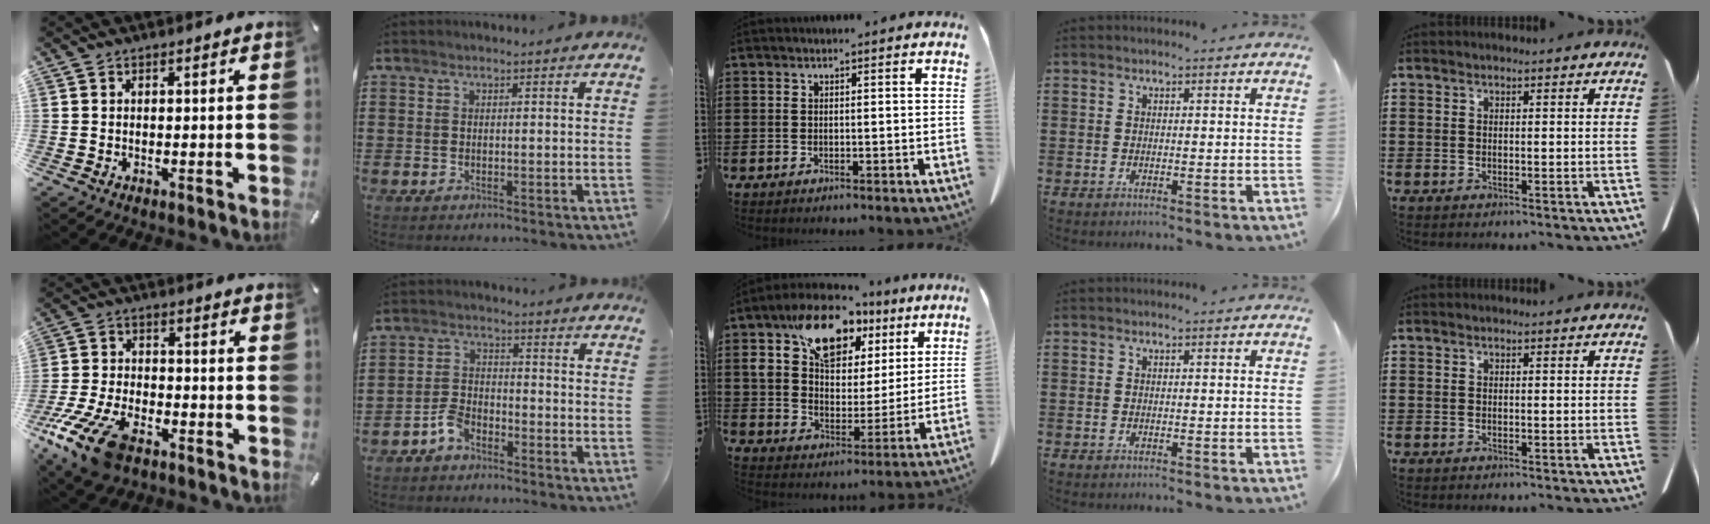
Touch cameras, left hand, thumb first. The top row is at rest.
{"thumb": {"total": 14.5, "force": [-9.2, 6.8, 8.9], "torque": [-0.183, 0.042, -0.164]}, "index": {"total": 3.7, "force": [-3.0, 1.7, 1.5], "torque": [-0.037, 0.008, -0.059]}, "middle": {"total": 13.6, "force": [8.7, 7.8, 7.0], "torque": [-0.153, -0.010, 0.161]}}